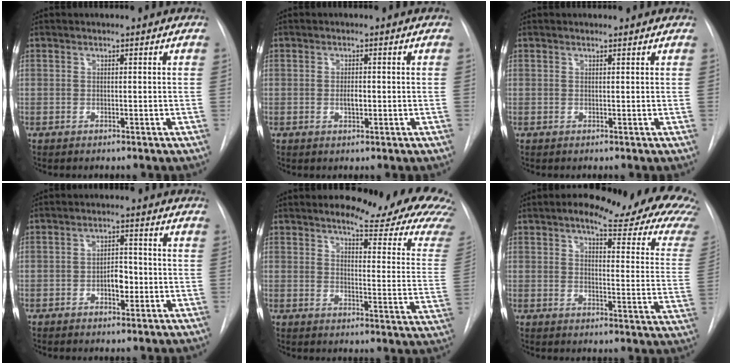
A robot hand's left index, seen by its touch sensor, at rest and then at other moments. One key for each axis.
{"total": 1.9, "fx": -0.2, "fy": 0.7, "fz": 1.7, "tx": -0.031, "ty": 0.001, "tz": -0.004}
{"total": 0.8, "fx": 0.8, "fy": 0.1, "fz": 0.3, "tx": -0.011, "ty": 0.009, "tz": 0.011}
{"total": 3.7, "fx": -1.1, "fy": 1.9, "fz": 3.0, "tx": -0.042, "ty": 0.007, "tz": -0.017}
{"total": 21.1, "fx": 18.5, "fy": 3.0, "fz": 9.8, "tx": -0.112, "ty": -0.086, "tz": 0.199}
{"total": 23.1, "fx": 18.5, "fy": 4.6, "fz": 12.9, "tx": -0.158, "ty": -0.046, "tz": 0.198}